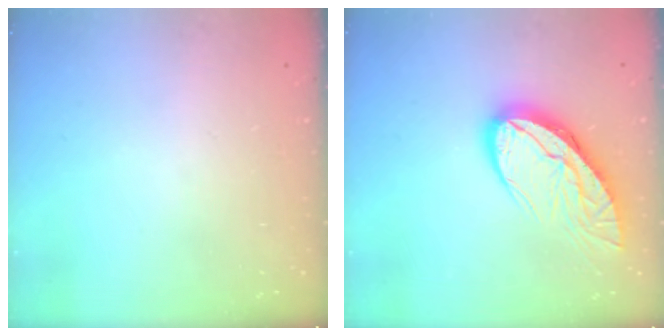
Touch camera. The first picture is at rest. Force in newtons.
{"total": 13.0, "press": 12.9, "slide": 1.1}